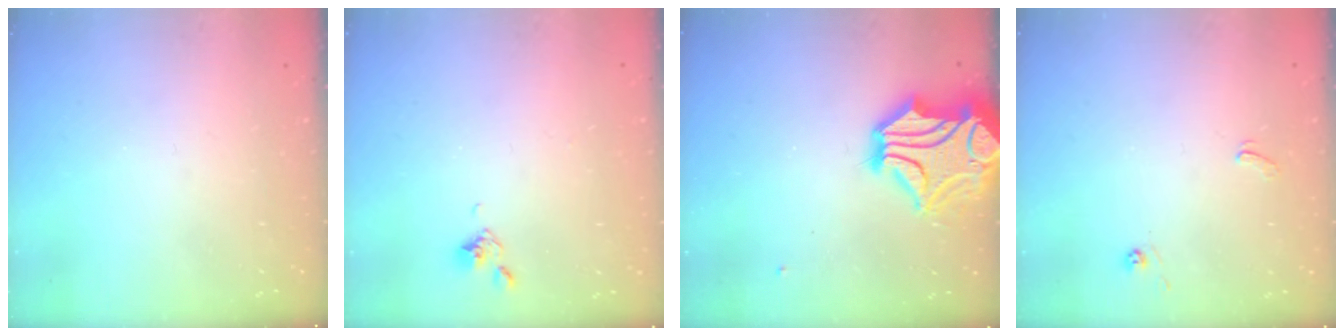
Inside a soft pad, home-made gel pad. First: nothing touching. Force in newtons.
{"total": 6.5, "press": 6.5, "slide": 0.2}
{"total": 8.3, "press": 8.0, "slide": 2.4}
{"total": 2.9, "press": 2.9, "slide": 0.3}